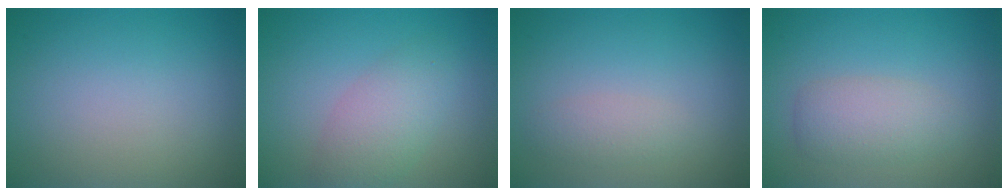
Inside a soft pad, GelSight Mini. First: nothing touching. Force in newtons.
{"total": 2.7, "press": 2.7, "slide": 0.2}
{"total": 1.5, "press": 1.5, "slide": 0.1}
{"total": 3.0, "press": 3.0, "slide": 0.3}